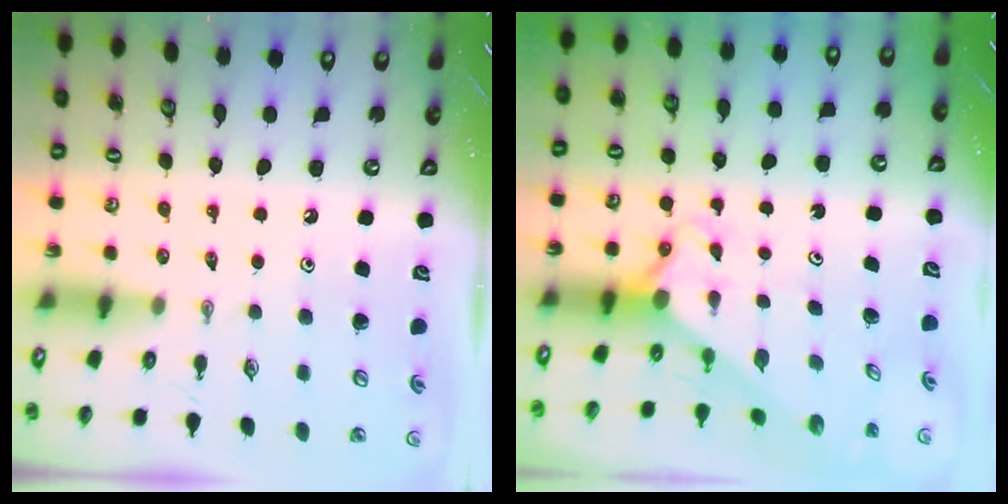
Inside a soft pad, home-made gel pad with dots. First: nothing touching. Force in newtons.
{"total": 2.1, "press": 2.1, "slide": 0.2}